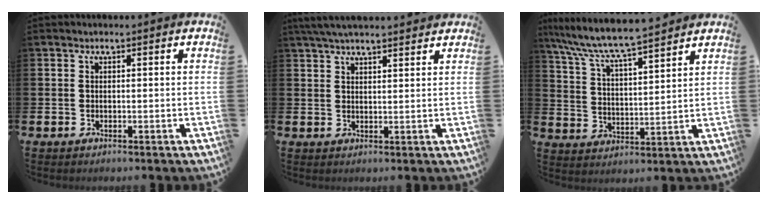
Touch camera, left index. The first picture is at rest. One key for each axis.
{"total": 4.3, "fx": 4.0, "fy": 0.7, "fz": 1.5, "tx": -0.036, "ty": -0.008, "tz": 0.074}
{"total": 8.0, "fx": 7.5, "fy": 0.4, "fz": 2.7, "tx": -0.083, "ty": -0.049, "tz": 0.131}